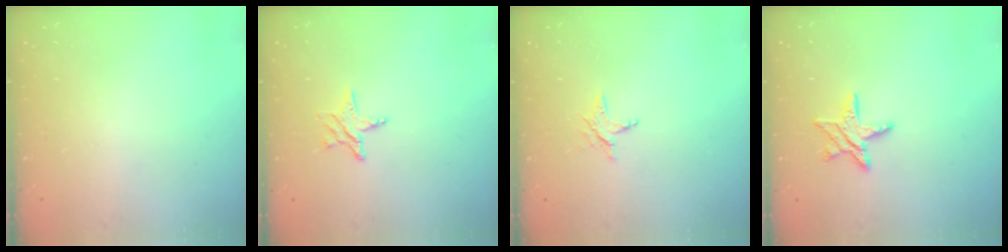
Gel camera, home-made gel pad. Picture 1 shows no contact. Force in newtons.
{"total": 5.9, "press": 5.9, "slide": 0.4}
{"total": 3.1, "press": 3.1, "slide": 0.3}
{"total": 8.9, "press": 8.9, "slide": 0.6}